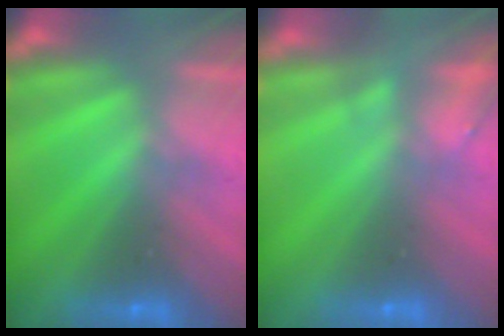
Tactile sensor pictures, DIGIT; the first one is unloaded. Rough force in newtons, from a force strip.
{"total": 2.3}